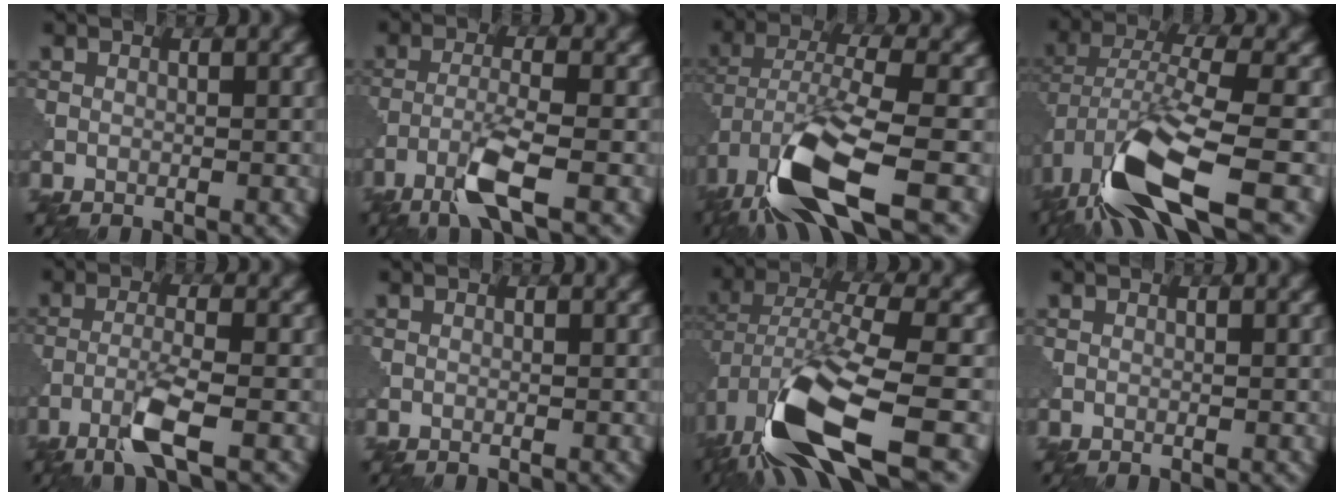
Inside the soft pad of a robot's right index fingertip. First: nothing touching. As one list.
[{"total": 4.5, "force": [-2.7, 0.4, 3.6], "torque": [-0.073, 0.003, -0.063]}, {"total": 11.9, "force": [-6.6, 3.6, 9.3], "torque": [-0.180, -0.007, -0.126]}, {"total": 12.0, "force": [-5.8, 4.2, 9.7], "torque": [-0.181, -0.005, -0.109]}, {"total": 4.1, "force": [-2.4, 0.2, 3.3], "torque": [-0.066, 0.005, -0.058]}, {"total": 0.0}, {"total": 13.4, "force": [-6.1, 5.1, 10.8], "torque": [-0.216, -0.013, -0.110]}, {"total": 0.0}]